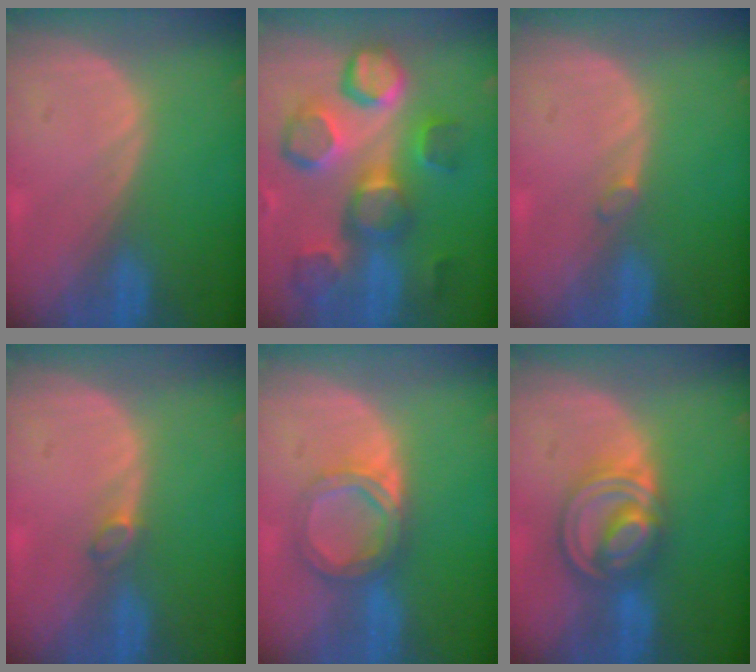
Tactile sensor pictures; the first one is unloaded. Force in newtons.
{"total": 11.9, "press": 10.8, "slide": 5.0}
{"total": 0.9, "press": 0.8, "slide": 0.2}
{"total": 1.4, "press": 1.3, "slide": 0.3}
{"total": 5.7, "press": 5.2, "slide": 2.2}
{"total": 8.3, "press": 7.1, "slide": 4.4}